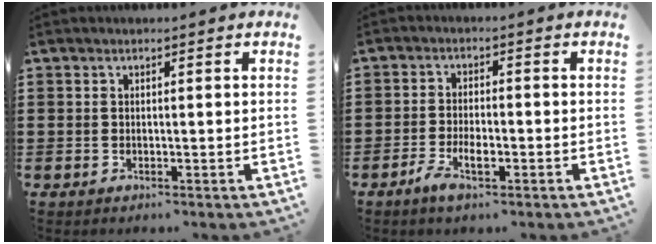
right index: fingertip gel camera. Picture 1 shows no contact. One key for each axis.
{"total": 3.7, "fx": -1.9, "fy": 1.3, "fz": 2.9, "tx": -0.064, "ty": -0.001, "tz": -0.039}